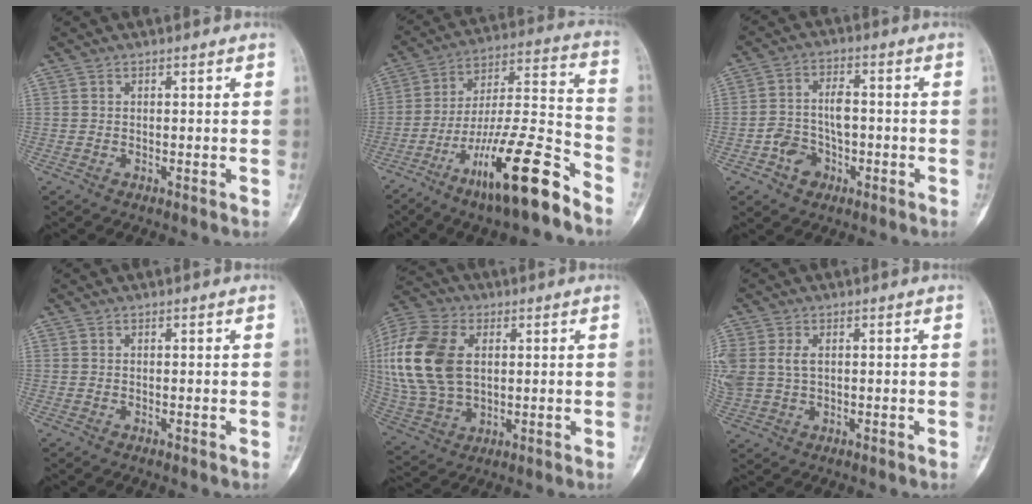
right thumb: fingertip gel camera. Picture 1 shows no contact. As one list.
[{"total": 20.4, "force": [-12.7, 3.7, 15.5], "torque": [-0.289, 0.074, -0.217]}, {"total": 7.1, "force": [-2.6, 5.4, 3.8], "torque": [-0.046, 0.033, -0.045]}, {"total": 0.0}, {"total": 21.8, "force": [3.5, 14.5, 15.9], "torque": [-0.361, 0.001, 0.070]}, {"total": 8.4, "force": [1.1, 6.0, 5.8], "torque": [-0.162, 0.005, 0.031]}]